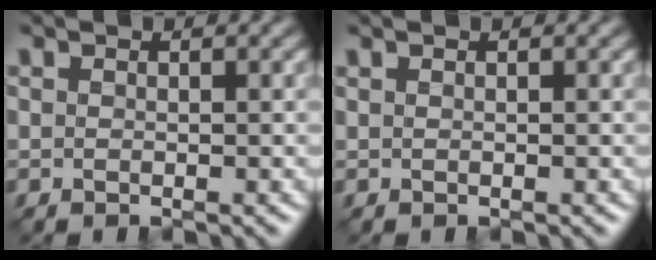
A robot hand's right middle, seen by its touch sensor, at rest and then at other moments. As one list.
[{"total": 0.0}]